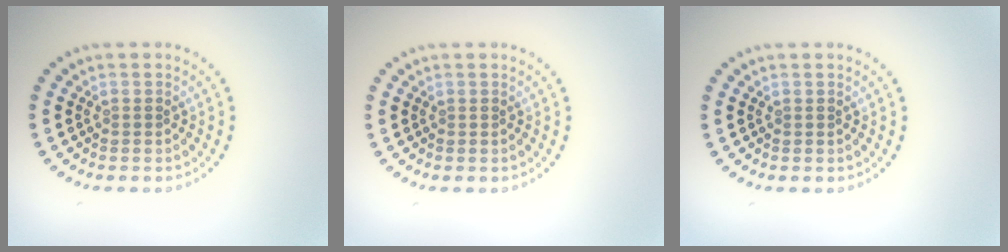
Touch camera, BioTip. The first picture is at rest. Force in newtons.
{"total": 0.0}
{"total": 0.0}